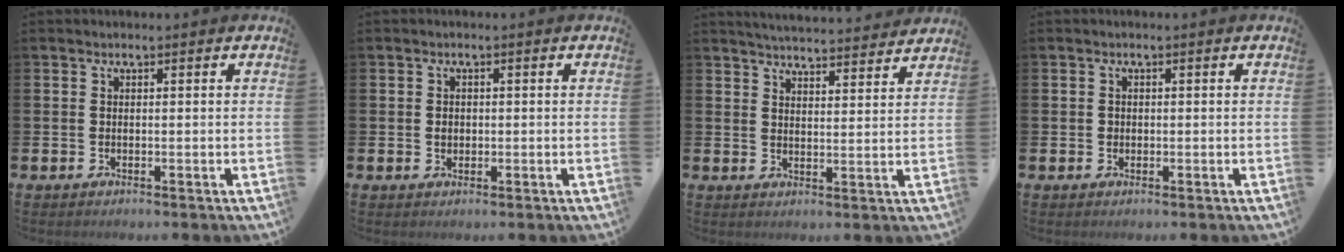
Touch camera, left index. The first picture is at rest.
{"total": 1.2, "force": [0.2, 1.1, 0.6], "torque": [0.001, 0.002, -0.002]}
{"total": 4.9, "force": [4.9, 0.2, 0.3], "torque": [-0.016, -0.038, 0.087]}
{"total": 0.8, "force": [0.1, 0.7, 0.2], "torque": [0.009, 0.001, -0.002]}